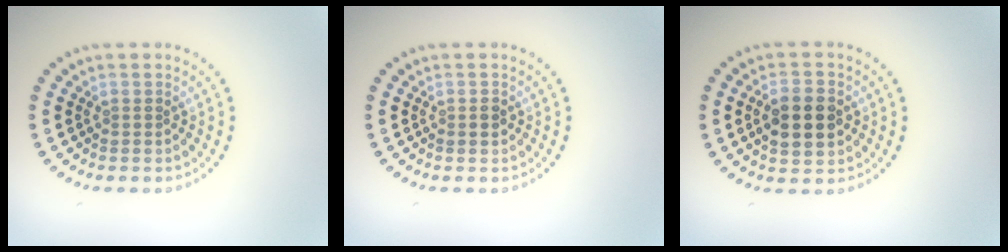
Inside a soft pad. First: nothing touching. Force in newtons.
{"total": 1.1, "press": 1.1, "slide": 0.0}
{"total": 4.7, "press": 4.7, "slide": 0.3}